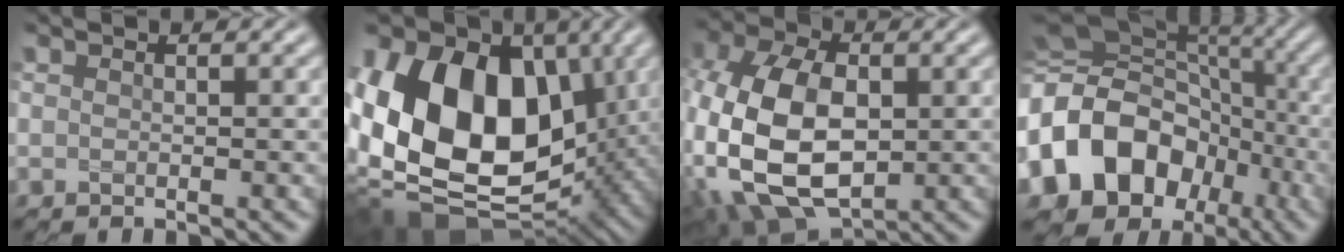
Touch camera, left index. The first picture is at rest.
{"total": 19.3, "force": [1.3, 13.3, 13.9], "torque": [-0.277, -0.004, 0.026]}
{"total": 13.4, "force": [-2.0, 8.1, 10.5], "torque": [-0.248, -0.006, -0.043]}
{"total": 17.7, "force": [-5.2, 14.2, 9.3], "torque": [-0.196, -0.001, -0.105]}